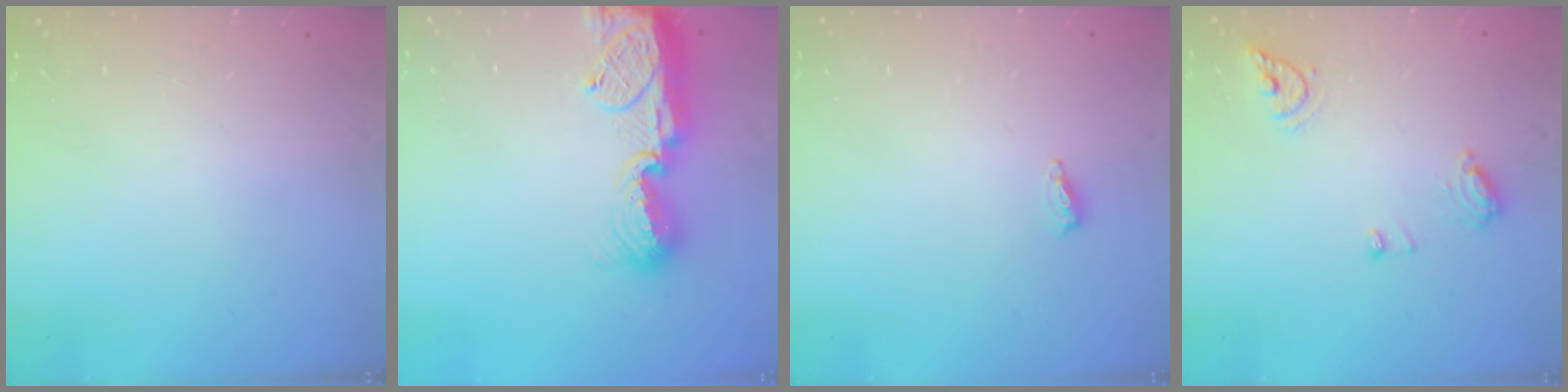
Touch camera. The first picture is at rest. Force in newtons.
{"total": 13.6, "press": 13.4, "slide": 2.3}
{"total": 4.6, "press": 4.4, "slide": 1.1}
{"total": 8.3, "press": 8.2, "slide": 0.9}